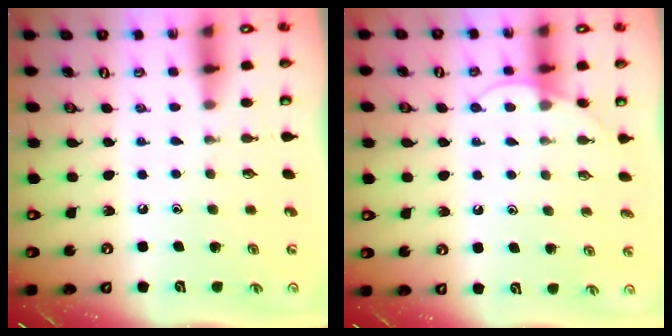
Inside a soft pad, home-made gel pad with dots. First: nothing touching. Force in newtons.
{"total": 5.6, "press": 5.6, "slide": 0.4}